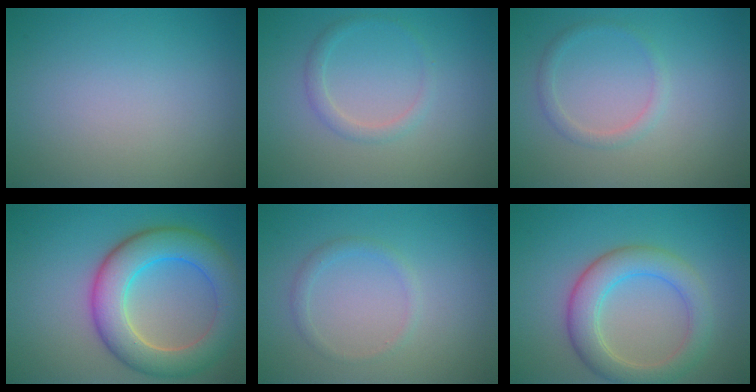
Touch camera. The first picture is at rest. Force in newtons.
{"total": 1.5, "press": 1.5, "slide": 0.2}
{"total": 1.3, "press": 1.3, "slide": 0.1}
{"total": 7.7, "press": 7.7, "slide": 0.4}
{"total": 1.2, "press": 1.1, "slide": 0.1}
{"total": 4.9, "press": 4.9, "slide": 0.0}